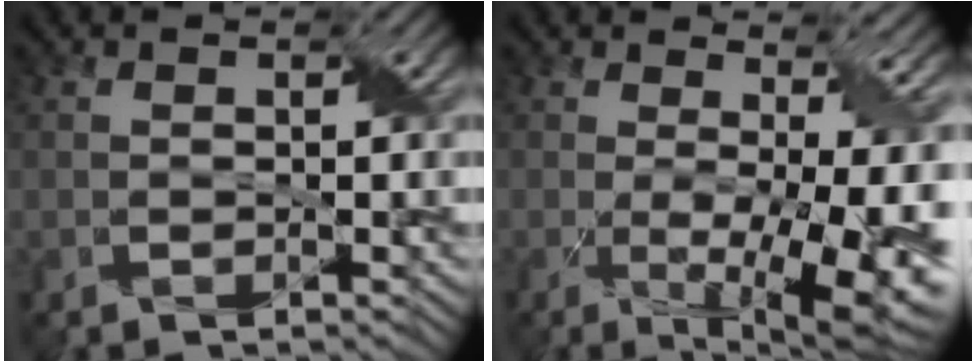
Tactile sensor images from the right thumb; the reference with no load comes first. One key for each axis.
{"total": 12.7, "fx": -0.5, "fy": 4.6, "fz": 11.8, "tx": -0.164, "ty": -0.013, "tz": 0.016}